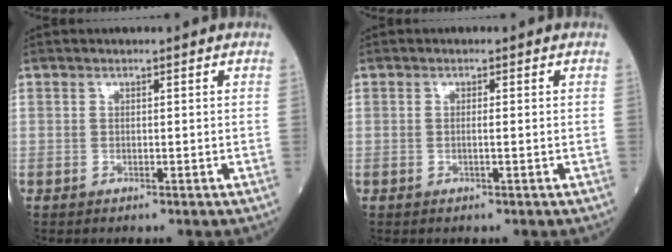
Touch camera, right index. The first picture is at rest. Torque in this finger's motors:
{"motor_torque": [-0.16, 0.01, -0.04, 0.00]}